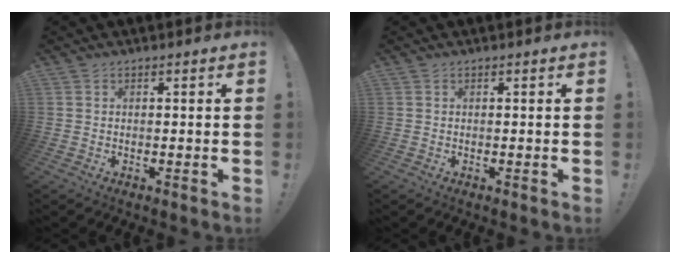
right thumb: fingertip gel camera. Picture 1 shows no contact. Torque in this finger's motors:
{"motor_torque": [-0.15, 0.15, 0.00, 0.00, 0.00]}